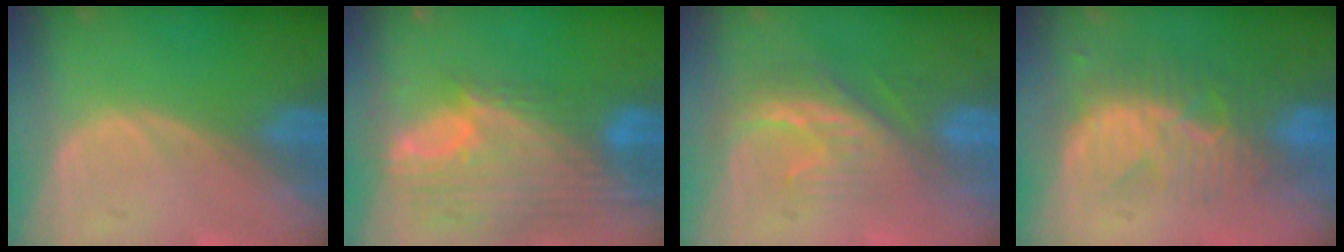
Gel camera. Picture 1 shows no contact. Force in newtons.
{"total": 12.0, "press": 10.1, "slide": 6.4}
{"total": 8.3, "press": 7.1, "slide": 4.3}
{"total": 8.5, "press": 7.7, "slide": 3.5}